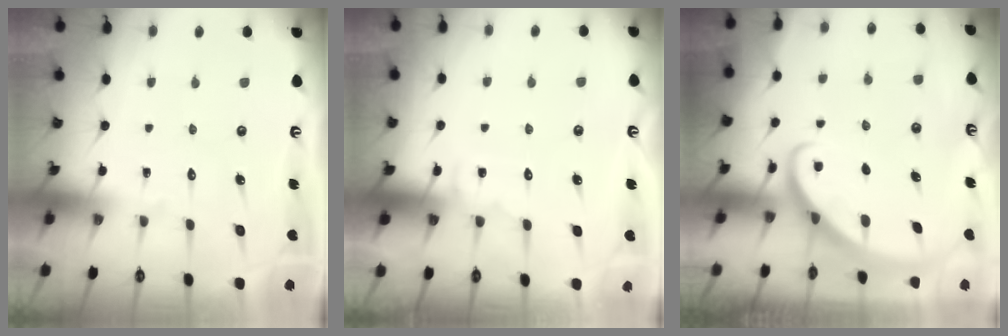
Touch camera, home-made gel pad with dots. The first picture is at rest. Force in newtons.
{"total": 4.1, "press": 4.1, "slide": 0.4}
{"total": 2.9, "press": 2.9, "slide": 0.2}